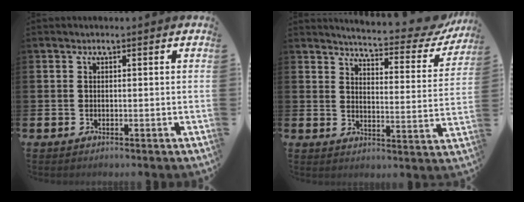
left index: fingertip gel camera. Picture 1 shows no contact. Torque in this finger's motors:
{"motor_torque": [1.08, -1.06, 0.48, 0.05]}